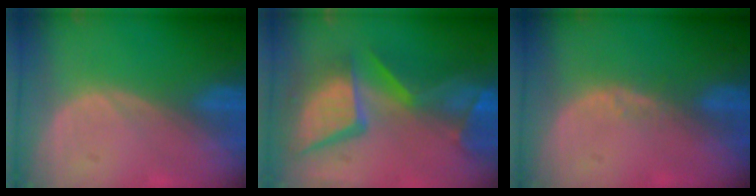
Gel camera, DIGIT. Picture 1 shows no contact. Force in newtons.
{"total": 13.7, "press": 11.2, "slide": 7.9}
{"total": 1.9, "press": 1.4, "slide": 1.3}